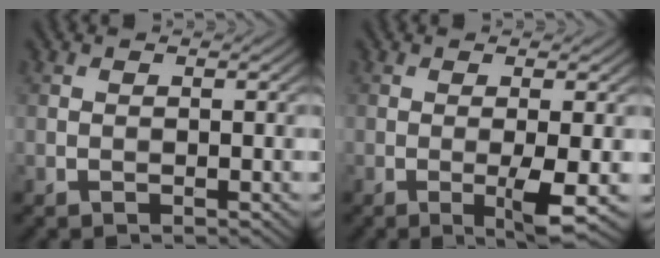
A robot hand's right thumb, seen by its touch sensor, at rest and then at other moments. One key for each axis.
{"total": 3.9, "fx": -0.8, "fy": 0.3, "fz": 3.8, "tx": -0.071, "ty": -0.004, "tz": -0.014}